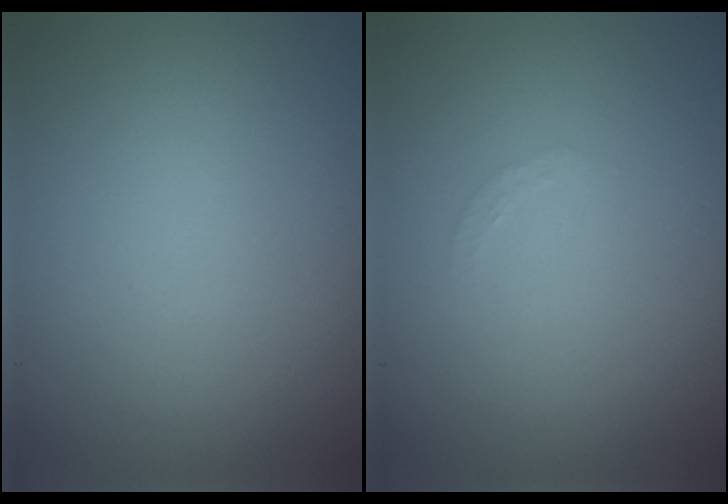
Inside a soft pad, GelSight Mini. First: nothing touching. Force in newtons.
{"total": 0.7, "press": 0.7, "slide": 0.1}